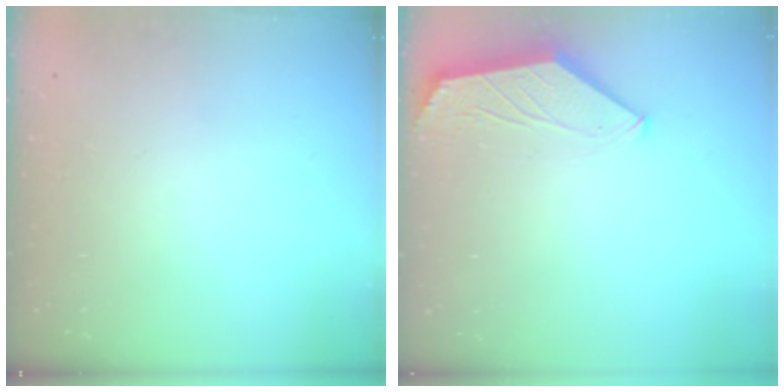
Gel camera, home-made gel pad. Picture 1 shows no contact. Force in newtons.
{"total": 1.5, "press": 1.5, "slide": 0.4}